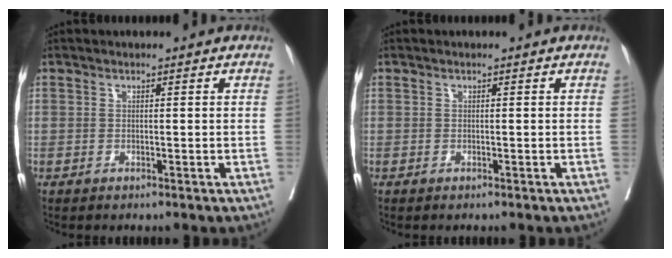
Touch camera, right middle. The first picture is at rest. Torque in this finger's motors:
{"motor_torque": [-0.14, -0.17, -0.02, 0.00]}